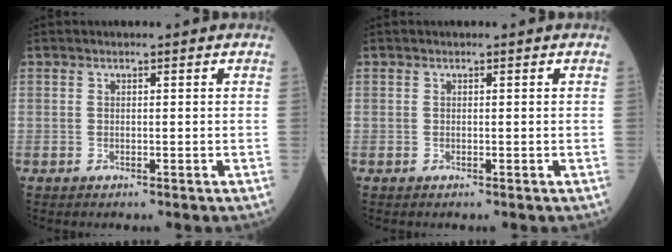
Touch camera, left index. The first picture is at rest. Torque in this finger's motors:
{"motor_torque": [0.00, 0.00, -0.01, 0.00]}